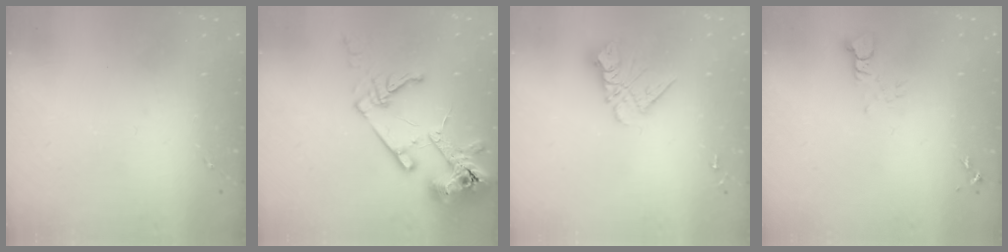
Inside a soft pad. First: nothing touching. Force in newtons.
{"total": 16.7, "press": 16.5, "slide": 2.2}
{"total": 9.8, "press": 9.7, "slide": 0.8}
{"total": 3.3, "press": 3.3, "slide": 0.3}